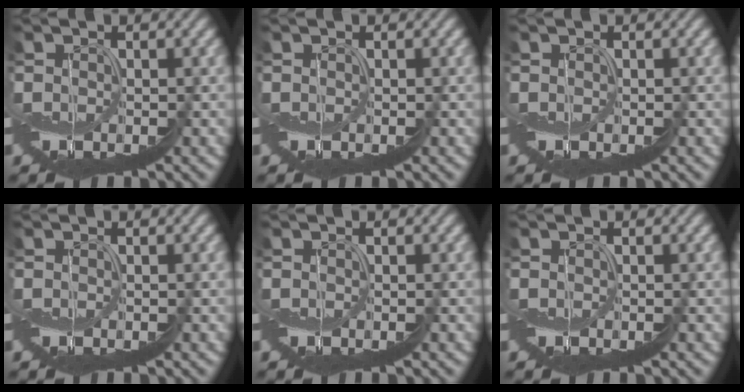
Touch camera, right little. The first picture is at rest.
{"total": 0.0}
{"total": 0.0}
{"total": 0.0}
{"total": 0.0}
{"total": 0.0}